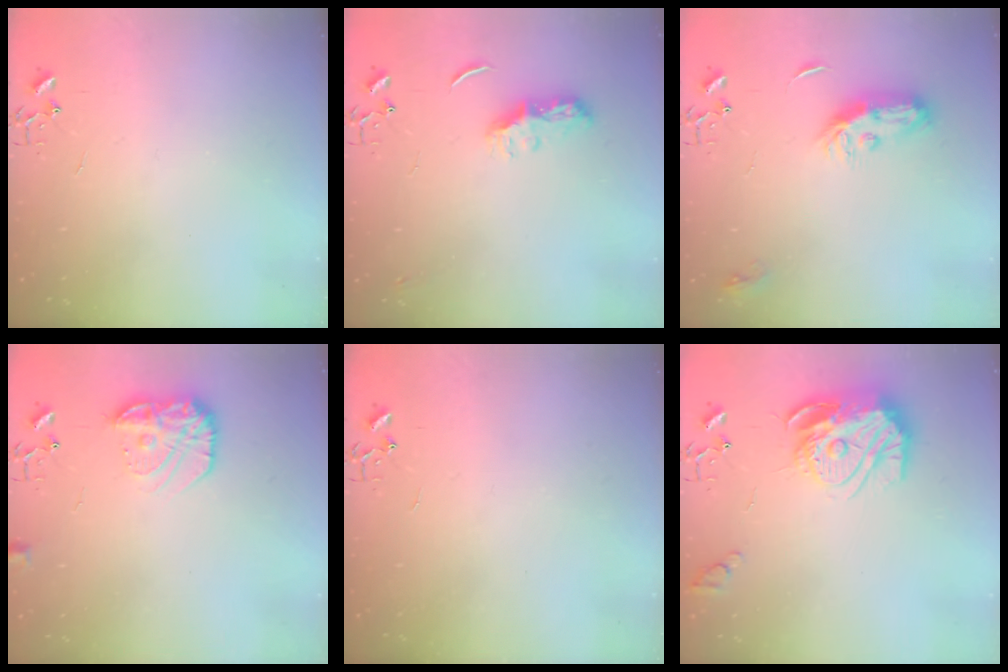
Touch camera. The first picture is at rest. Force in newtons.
{"total": 8.1, "press": 8.1, "slide": 0.6}
{"total": 8.7, "press": 8.7, "slide": 0.4}
{"total": 13.9, "press": 13.9, "slide": 1.0}
{"total": 0.0}
{"total": 16.7, "press": 16.7, "slide": 1.6}